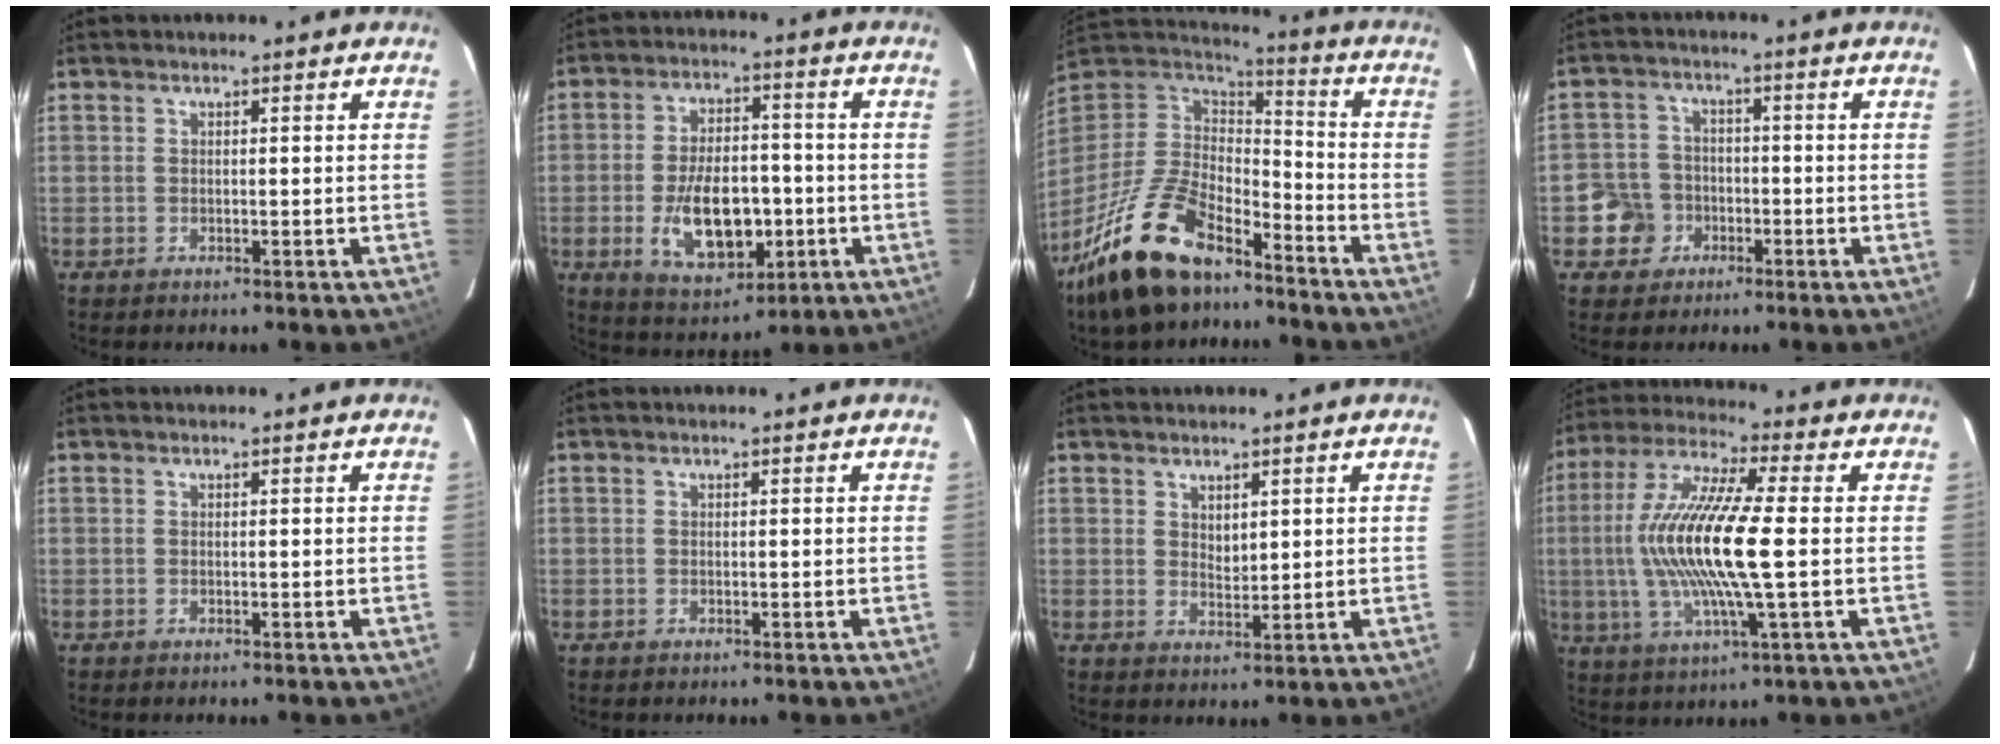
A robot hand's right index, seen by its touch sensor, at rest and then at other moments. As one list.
[{"total": 13.9, "force": [-3.3, 7.6, 11.1], "torque": [-0.211, 0.001, -0.036]}, {"total": 22.4, "force": [-15.5, 9.8, 12.9], "torque": [-0.278, -0.016, -0.275]}, {"total": 6.0, "force": [-2.5, 5.5, 0.6], "torque": [-0.025, 0.024, -0.042]}, {"total": 0.0}, {"total": 0.0}, {"total": 2.6, "force": [1.4, 1.6, 1.5], "torque": [-0.022, -0.001, 0.026]}, {"total": 17.6, "force": [-0.4, 2.4, 17.4], "torque": [-0.341, 0.000, -0.013]}]